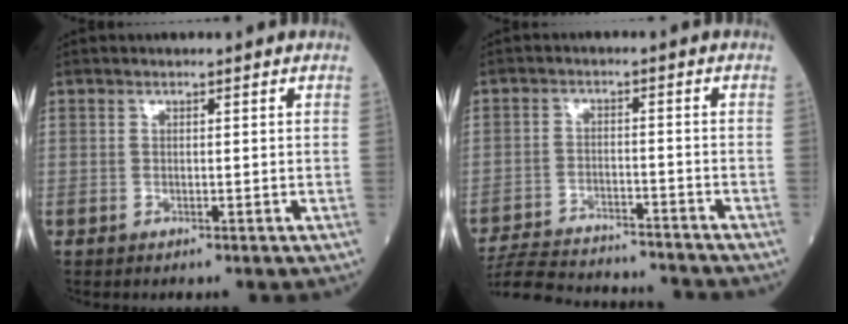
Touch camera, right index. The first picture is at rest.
{"total": 15.6, "force": [-14.8, 2.5, 4.2], "torque": [-0.089, -0.002, -0.220]}